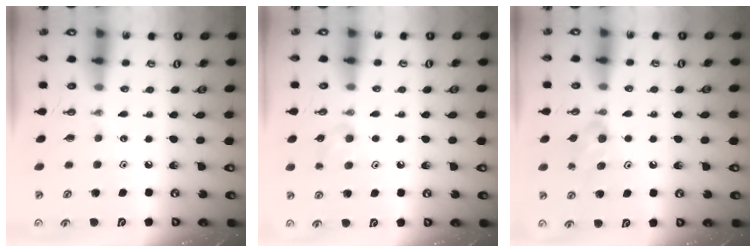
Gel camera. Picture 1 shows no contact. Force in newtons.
{"total": 10.4, "press": 6.7, "slide": 7.9}
{"total": 6.3, "press": 6.2, "slide": 1.4}